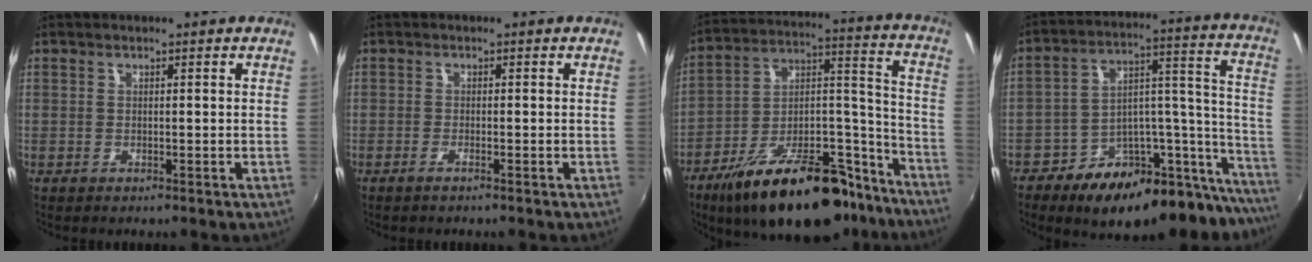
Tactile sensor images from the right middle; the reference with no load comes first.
{"total": 1.3, "force": [-1.0, -0.2, 0.8], "torque": [-0.020, -0.004, -0.021]}
{"total": 27.7, "force": [-19.6, 10.8, 16.4], "torque": [-0.246, 0.021, -0.289]}
{"total": 25.2, "force": [-18.9, 9.6, 13.6], "torque": [-0.148, 0.039, -0.272]}